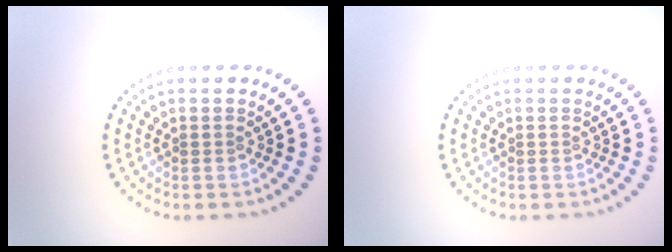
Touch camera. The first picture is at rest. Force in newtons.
{"total": 0.0}